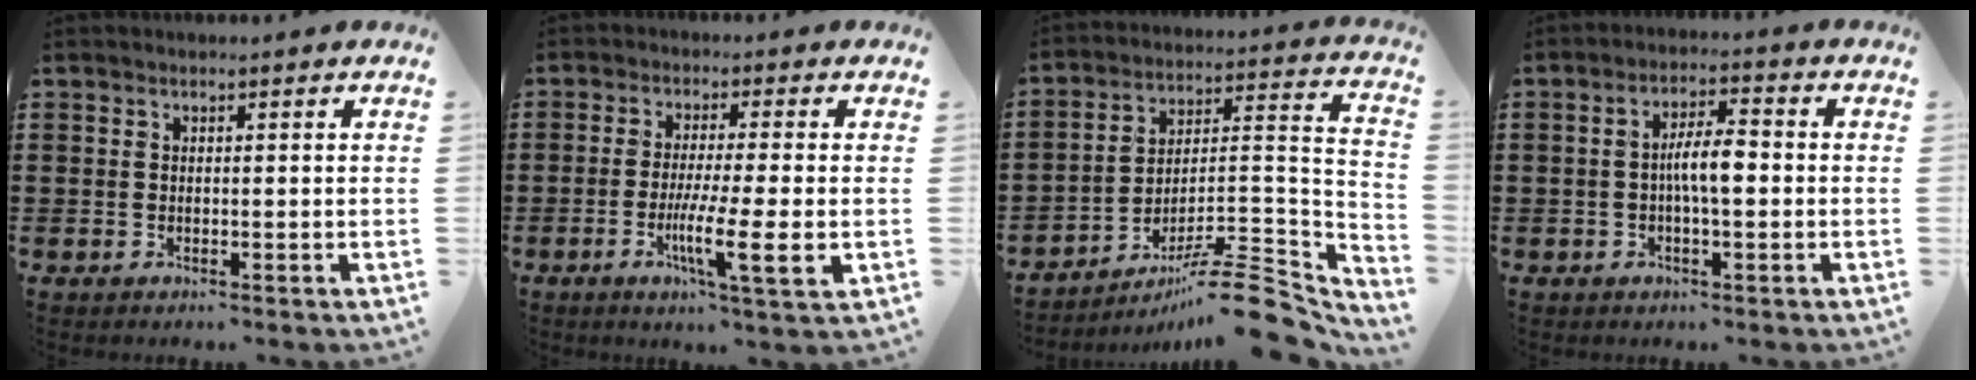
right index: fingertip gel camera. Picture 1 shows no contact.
{"total": 8.4, "force": [-2.2, 0.6, 8.1], "torque": [-0.147, -0.017, -0.040]}
{"total": 11.6, "force": [-8.9, 1.8, 7.3], "torque": [-0.103, 0.027, -0.168]}
{"total": 5.5, "force": [-0.5, 1.5, 5.2], "torque": [-0.101, 0.005, -0.014]}